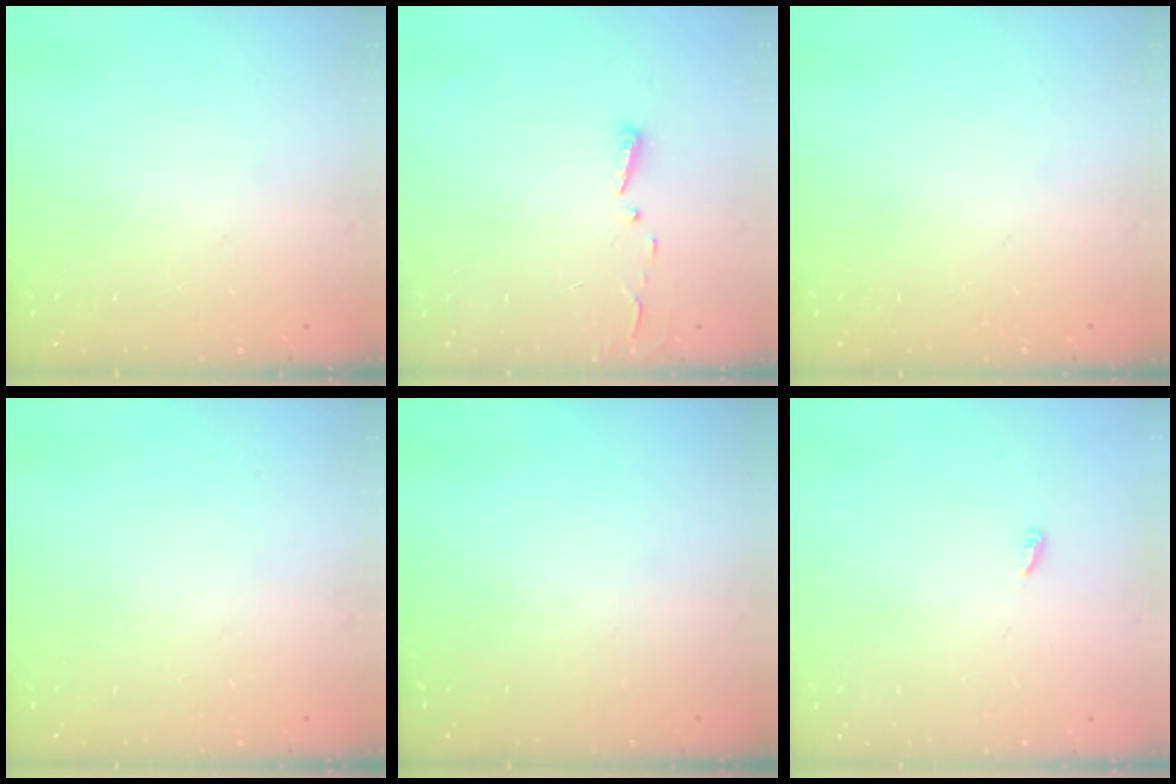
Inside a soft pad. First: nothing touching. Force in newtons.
{"total": 3.0, "press": 2.9, "slide": 0.3}
{"total": 0.0}
{"total": 0.0}
{"total": 0.0}
{"total": 2.5, "press": 2.5, "slide": 0.2}